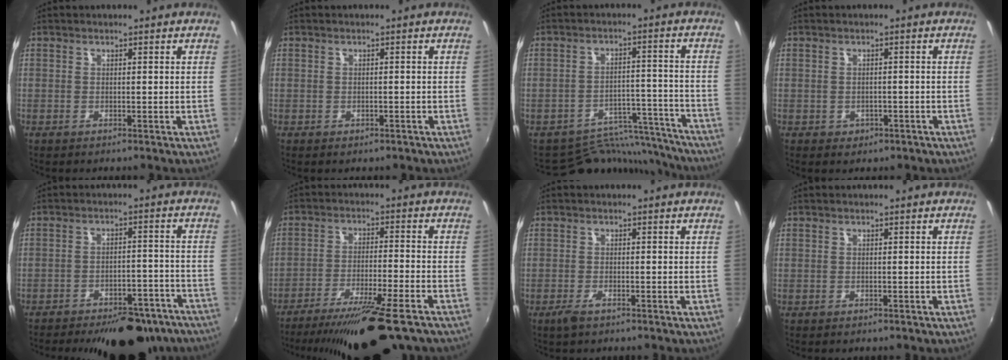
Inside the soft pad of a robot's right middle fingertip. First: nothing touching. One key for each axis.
{"total": 1.0, "fx": -0.5, "fy": 0.6, "fz": 0.6, "tx": -0.011, "ty": -0.004, "tz": -0.004}
{"total": 13.6, "fx": -13.0, "fy": 3.6, "fz": 1.2, "tx": -0.019, "ty": 0.037, "tz": -0.177}
{"total": 2.4, "fx": -0.8, "fy": 2.0, "fz": 1.1, "tx": -0.025, "ty": -0.003, "tz": -0.003}
{"total": 19.0, "fx": -15.7, "fy": 6.9, "fz": 8.1, "tx": -0.133, "ty": 0.017, "tz": -0.178}
{"total": 17.1, "fx": -13.6, "fy": 1.9, "fz": 10.3, "tx": -0.192, "ty": -0.034, "tz": -0.213}
{"total": 2.4, "fx": -1.6, "fy": 0.7, "fz": 1.6, "tx": -0.040, "ty": -0.005, "tz": -0.032}
{"total": 0.0}